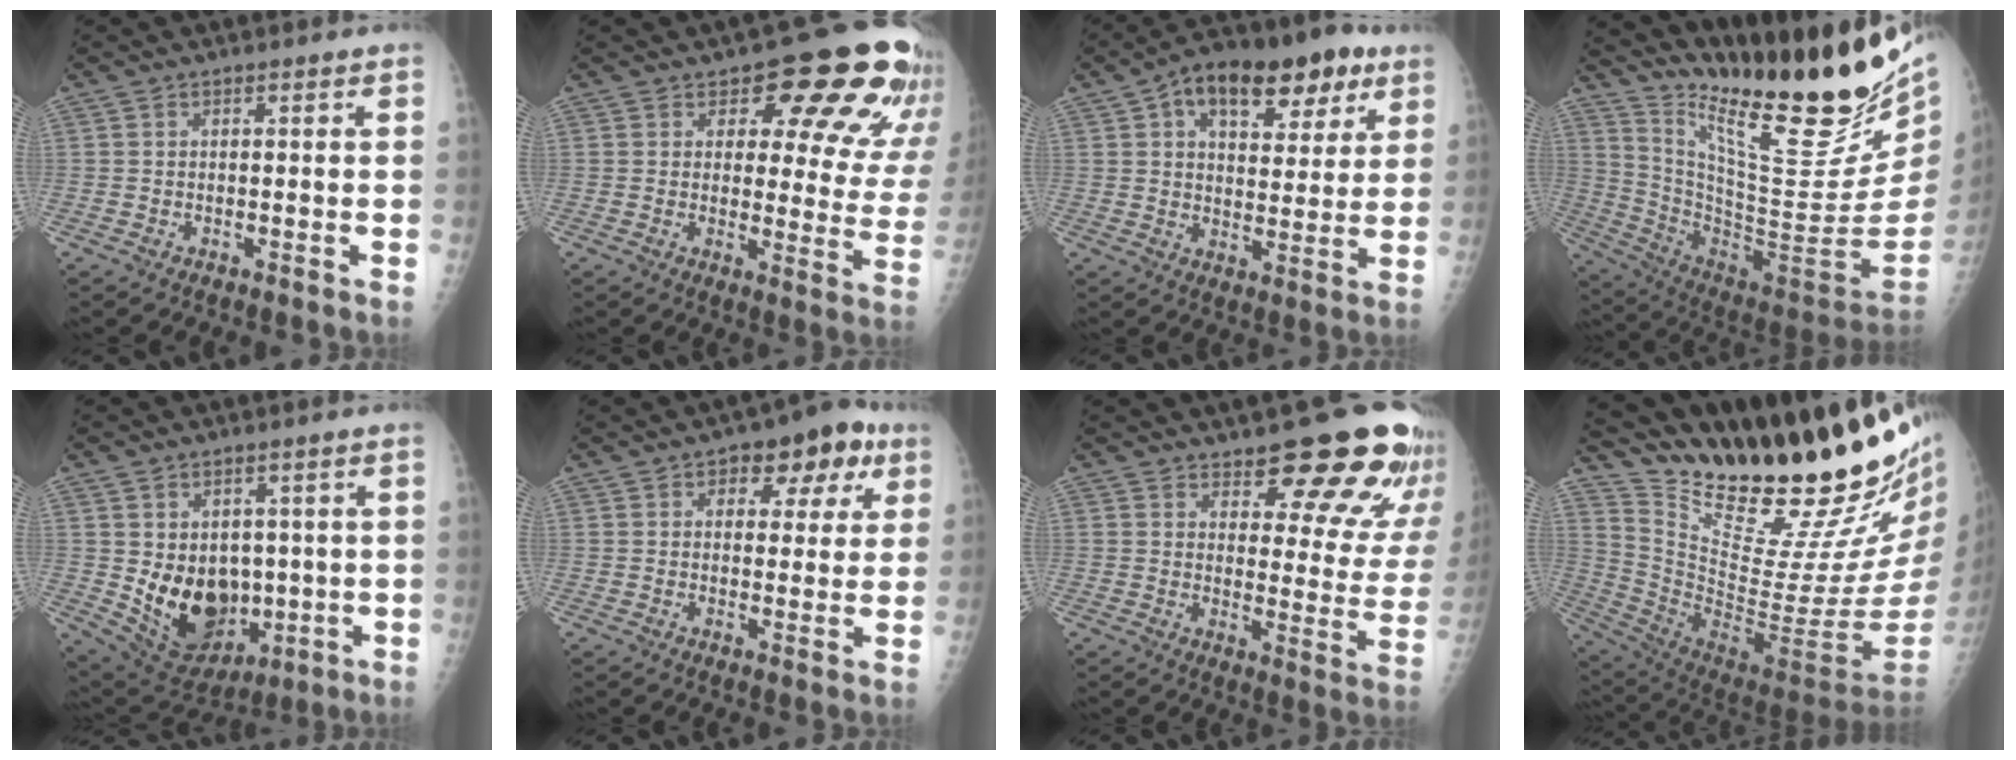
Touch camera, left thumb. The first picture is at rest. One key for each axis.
{"total": 19.0, "fx": 11.4, "fy": 8.3, "fz": 12.8, "tx": -0.105, "ty": -0.060, "tz": 0.128}
{"total": 18.4, "fx": 8.8, "fy": 9.9, "fz": 12.7, "tx": -0.152, "ty": 0.004, "tz": 0.131}
{"total": 32.7, "fx": 22.5, "fy": 7.9, "fz": 22.4, "tx": -0.323, "ty": -0.129, "tz": 0.354}
{"total": 13.1, "fx": -0.4, "fy": 9.9, "fz": 8.6, "tx": -0.095, "ty": -0.015, "tz": 0.027}
{"total": 10.3, "fx": 4.8, "fy": 5.9, "fz": 6.9, "tx": -0.044, "ty": -0.001, "tz": 0.056}
{"total": 19.6, "fx": 14.0, "fy": 6.4, "fz": 12.3, "tx": -0.111, "ty": -0.088, "tz": 0.175}
{"total": 33.2, "fx": 25.2, "fy": 7.3, "fz": 20.3, "tx": -0.303, "ty": -0.153, "tz": 0.394}